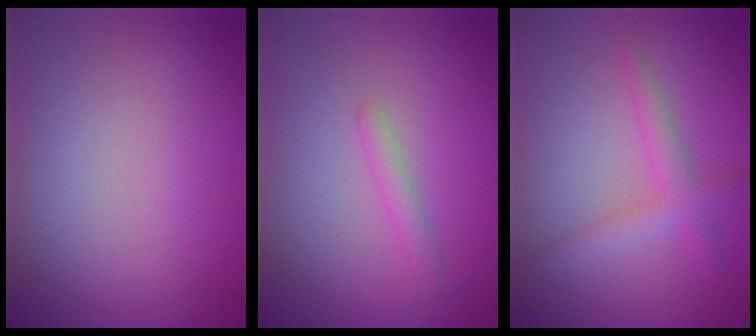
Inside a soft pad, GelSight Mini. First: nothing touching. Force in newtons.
{"total": 1.4, "press": 1.4, "slide": 0.0}
{"total": 2.5, "press": 2.5, "slide": 0.1}